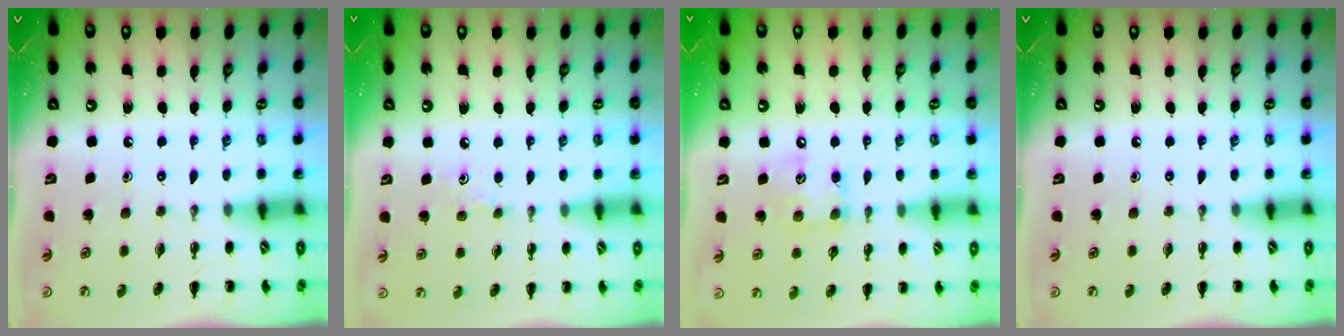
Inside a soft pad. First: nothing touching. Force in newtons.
{"total": 4.2, "press": 4.0, "slide": 1.5}
{"total": 8.2, "press": 8.2, "slide": 0.9}
{"total": 0.0}